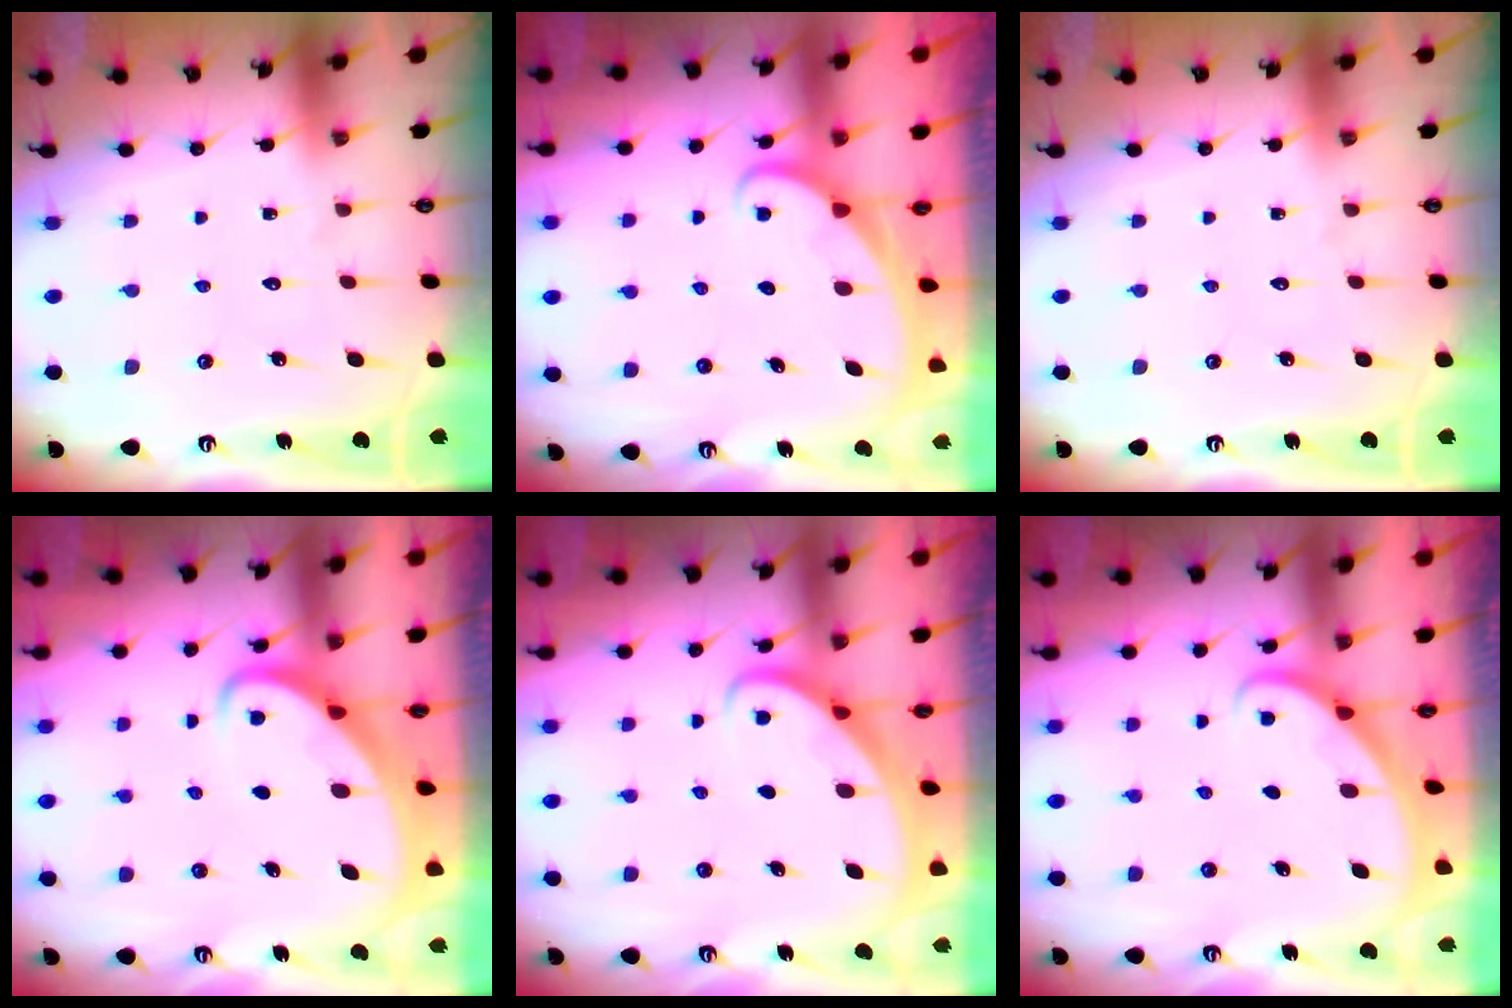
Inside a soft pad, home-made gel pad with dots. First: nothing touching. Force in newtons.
{"total": 1.8, "press": 1.8, "slide": 0.1}
{"total": 0.0}
{"total": 3.5, "press": 3.5, "slide": 0.4}
{"total": 2.7, "press": 2.7, "slide": 0.2}
{"total": 1.9, "press": 1.9, "slide": 0.1}